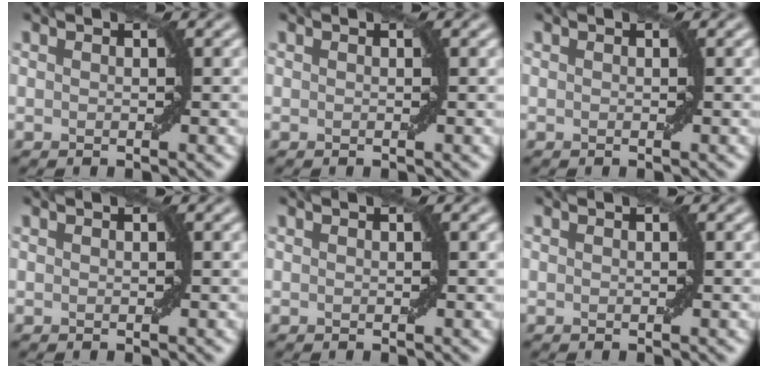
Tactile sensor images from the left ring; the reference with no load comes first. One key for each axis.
{"total": 0.0}
{"total": 0.0}
{"total": 0.0}
{"total": 0.0}
{"total": 0.0}